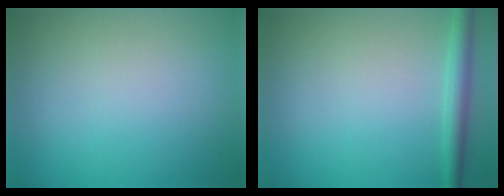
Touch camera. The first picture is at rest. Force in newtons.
{"total": 2.3, "press": 2.3, "slide": 0.1}